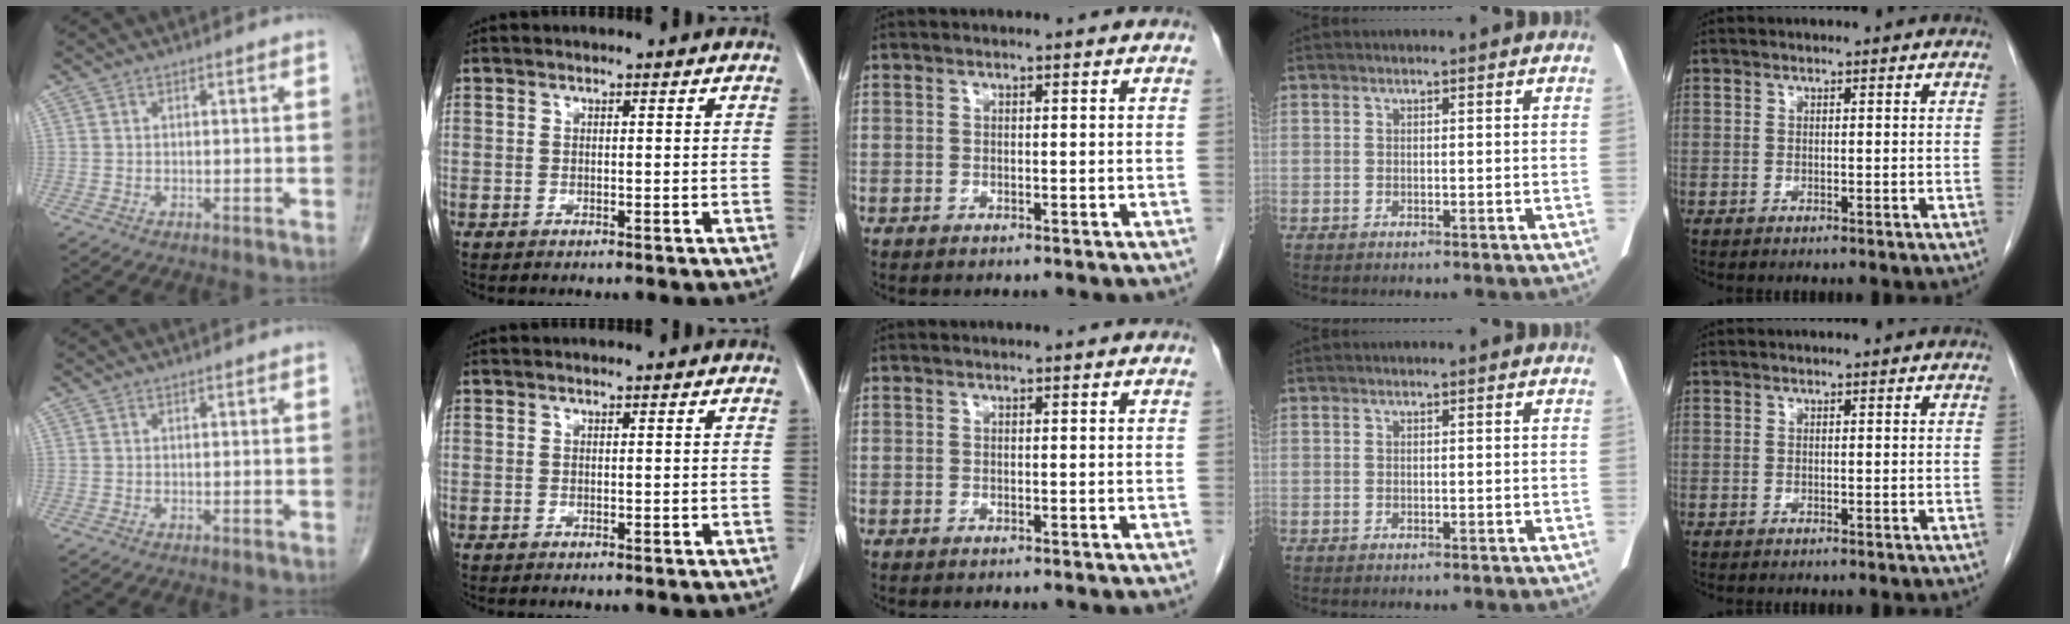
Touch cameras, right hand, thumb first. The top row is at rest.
{}